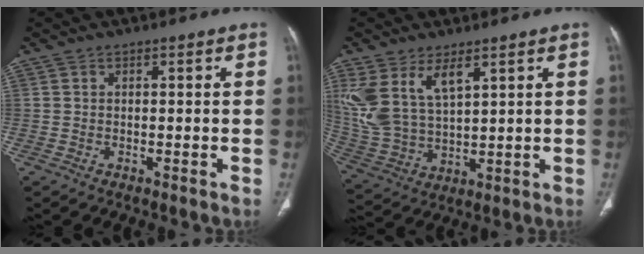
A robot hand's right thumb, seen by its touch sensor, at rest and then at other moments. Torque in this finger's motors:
{"motor_torque": [-0.88, 1.34, 0.84, 1.21, 0.17]}